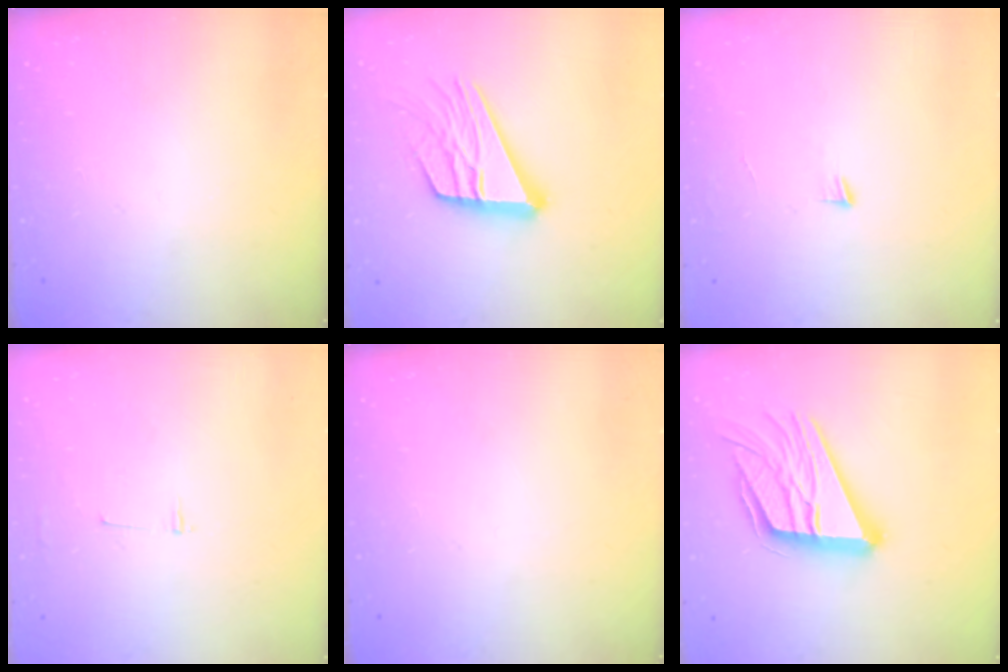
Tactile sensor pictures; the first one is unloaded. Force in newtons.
{"total": 17.5, "press": 17.4, "slide": 1.7}
{"total": 4.3, "press": 4.2, "slide": 0.4}
{"total": 2.7, "press": 2.7, "slide": 0.3}
{"total": 0.0}
{"total": 21.6, "press": 21.5, "slide": 2.3}